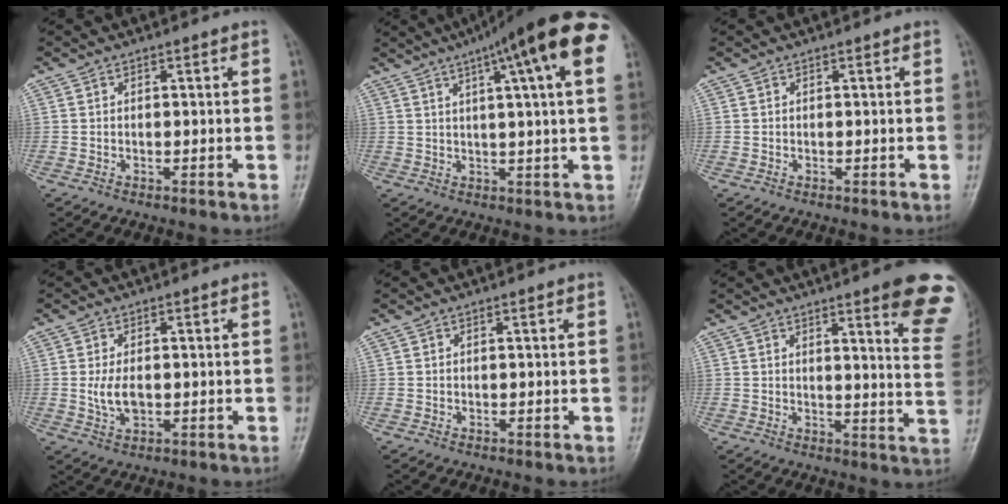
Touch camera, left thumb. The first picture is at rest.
{"total": 20.4, "force": [9.5, 3.6, 17.6], "torque": [-0.255, 0.013, 0.120]}
{"total": 0.0}
{"total": 4.4, "force": [-0.2, 2.5, 3.6], "torque": [-0.073, -0.004, -0.002]}
{"total": 0.0}
{"total": 13.7, "force": [8.6, 1.8, 10.5], "torque": [-0.099, -0.049, 0.090]}